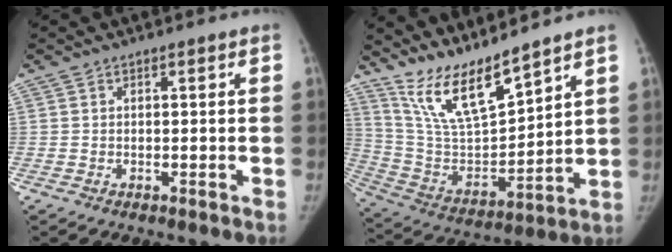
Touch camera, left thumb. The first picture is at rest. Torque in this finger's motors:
{"motor_torque": [0.04, 0.19, 1.00, -1.78, 0.05]}